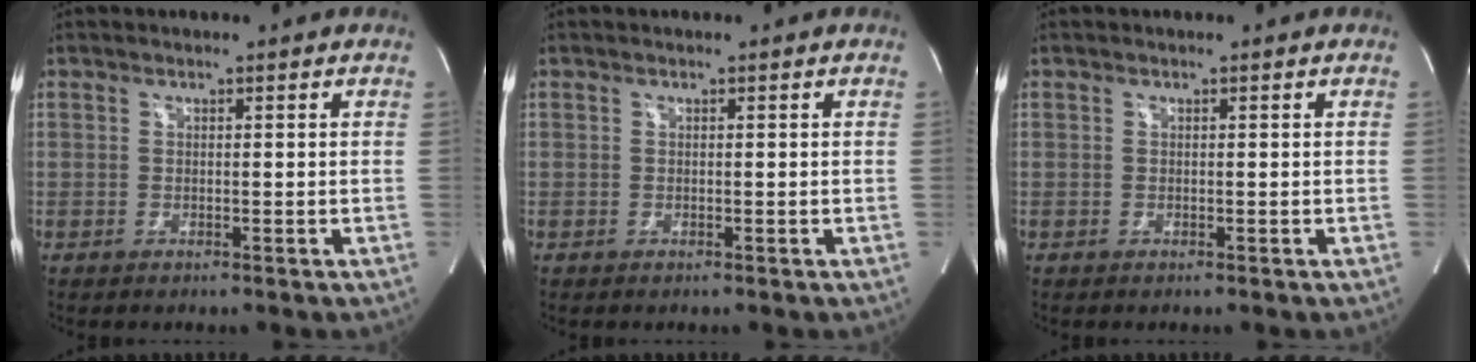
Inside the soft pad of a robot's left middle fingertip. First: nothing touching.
{"total": 0.0}
{"total": 0.0}